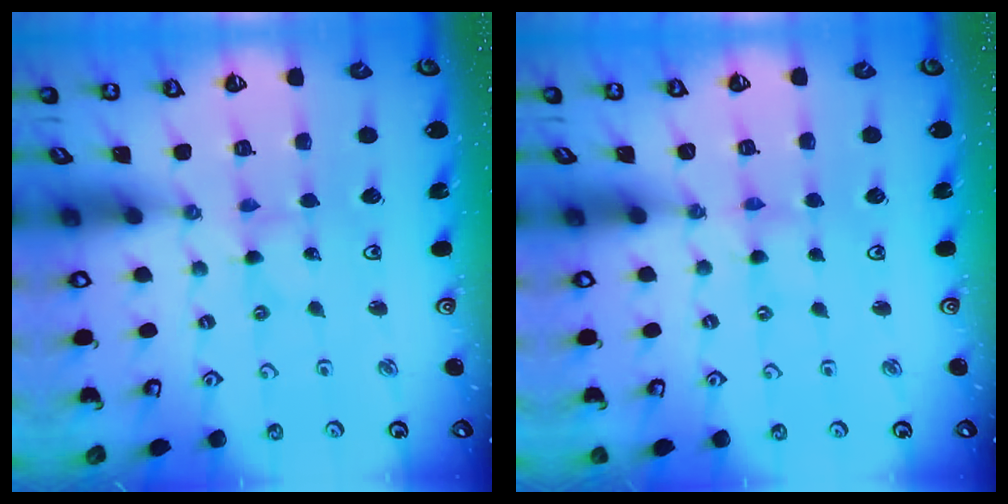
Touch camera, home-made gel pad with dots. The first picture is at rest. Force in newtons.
{"total": 0.8, "press": 0.7, "slide": 0.2}